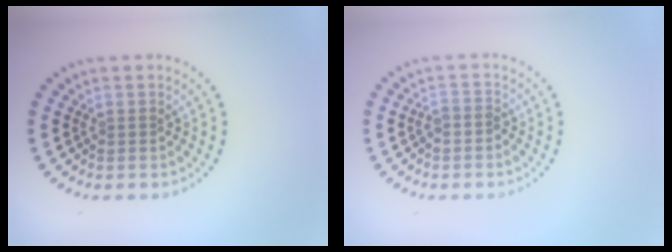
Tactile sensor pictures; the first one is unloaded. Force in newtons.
{"total": 1.0, "press": 0.7, "slide": 0.7}